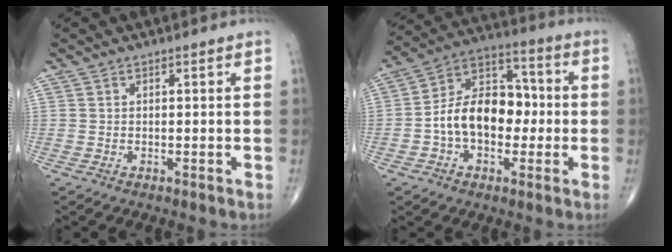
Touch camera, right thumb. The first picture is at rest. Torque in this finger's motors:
{"motor_torque": [0.17, 0.15, 0.65, -0.35, 0.12]}